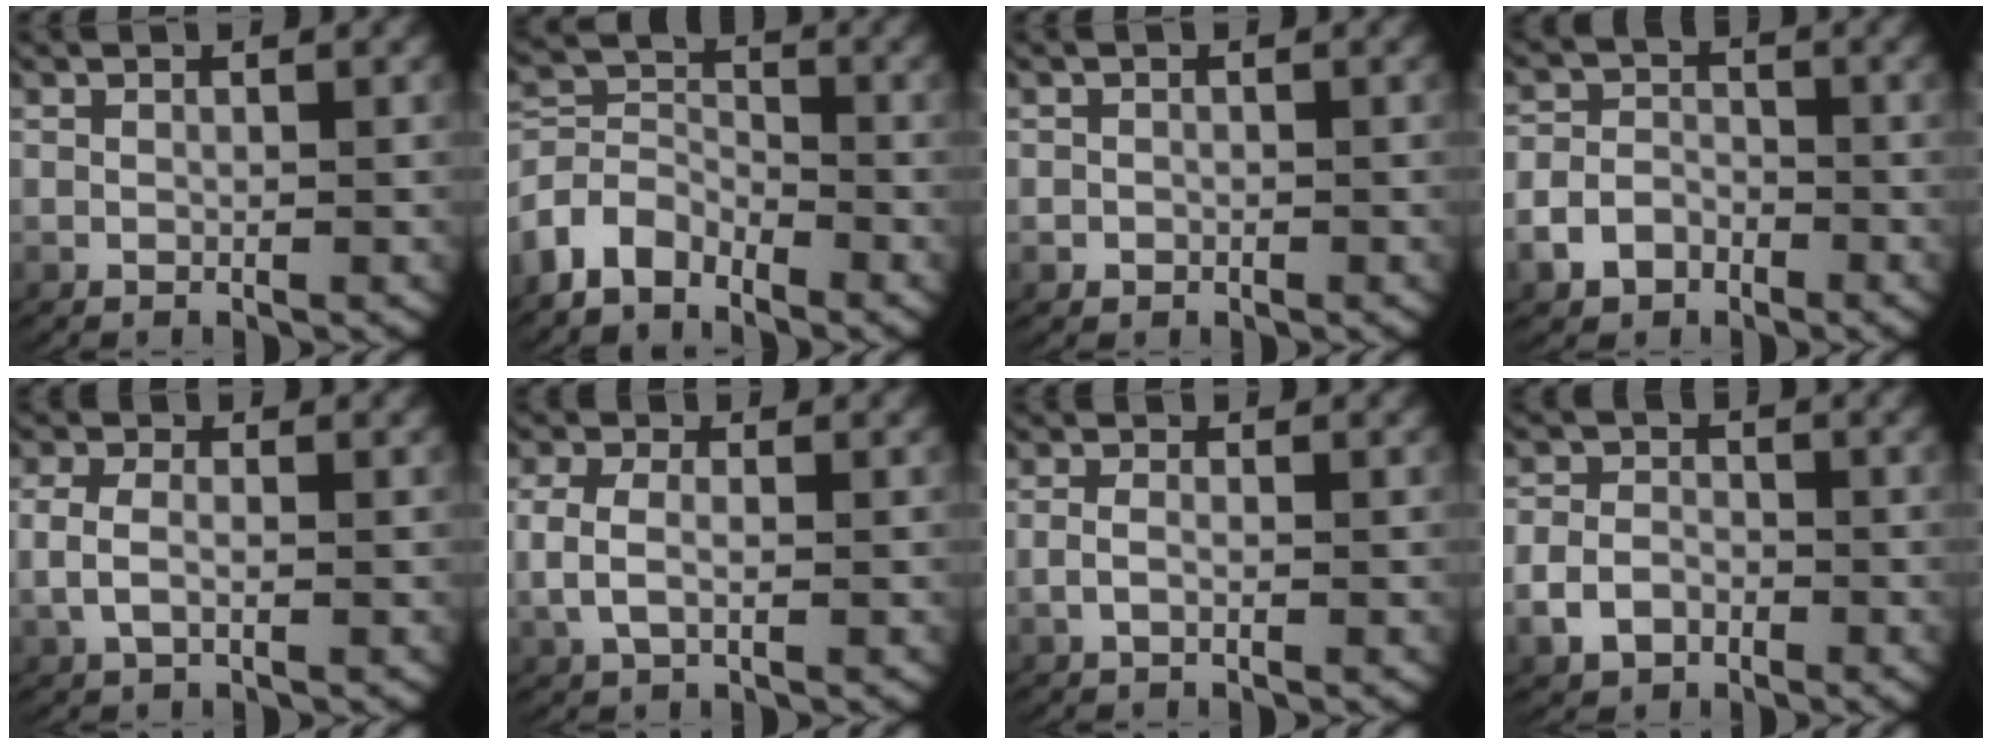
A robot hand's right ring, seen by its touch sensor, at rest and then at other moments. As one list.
[{"total": 5.7, "force": [-2.3, 4.8, 1.9], "torque": [-0.055, -0.030, -0.039]}, {"total": 0.6, "force": [-0.4, 0.5, 0.0], "torque": [-0.004, -0.008, -0.001]}, {"total": 4.5, "force": [-2.4, 3.8, 0.9], "torque": [-0.015, -0.003, -0.043]}, {"total": 2.7, "force": [0.0, 1.7, 2.1], "torque": [-0.055, -0.003, 0.004]}, {"total": 3.1, "force": [0.2, 2.0, 2.4], "torque": [-0.062, -0.003, 0.008]}, {"total": 1.2, "force": [-0.4, 0.4, 1.0], "torque": [-0.030, -0.005, -0.004]}, {"total": 3.6, "force": [-1.6, 3.0, 1.1], "torque": [-0.024, -0.005, -0.028]}]